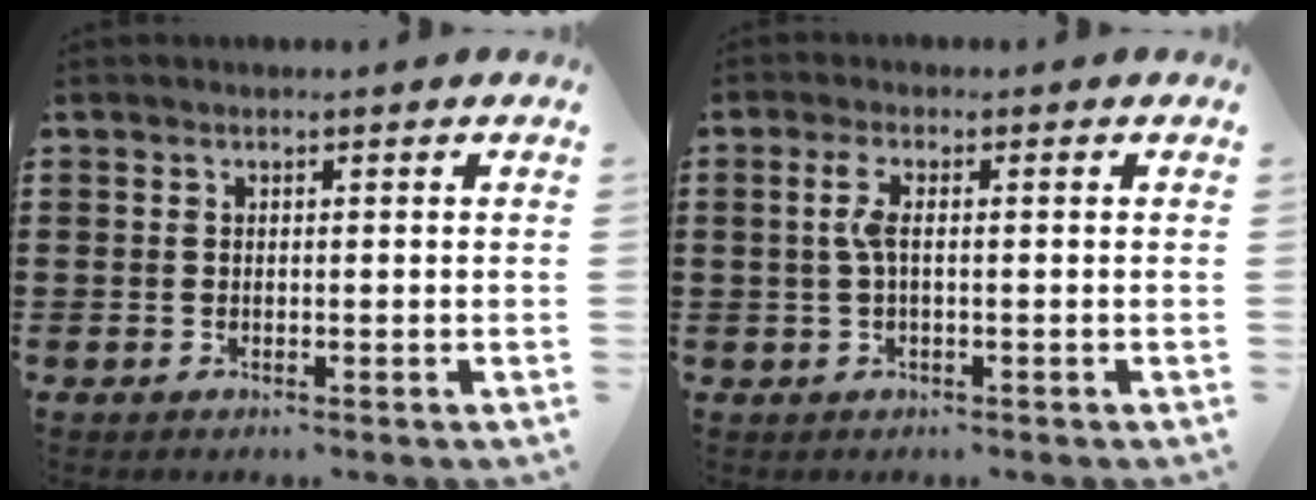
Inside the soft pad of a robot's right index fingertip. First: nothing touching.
{"total": 3.3, "force": [0.1, 0.7, 3.2], "torque": [-0.076, -0.003, -0.005]}